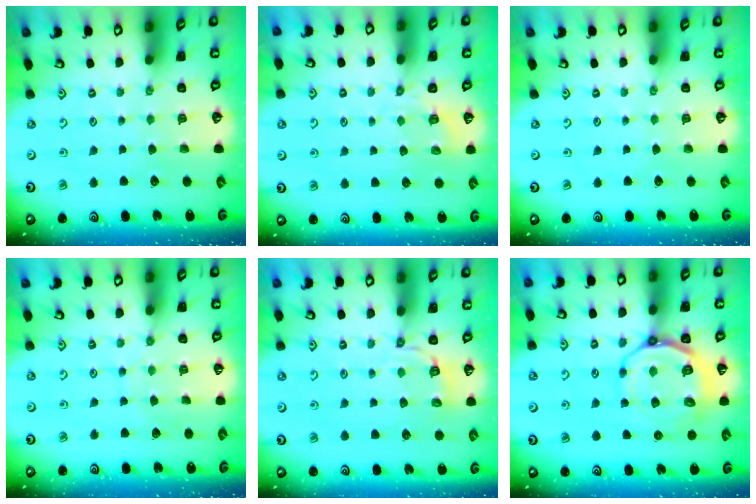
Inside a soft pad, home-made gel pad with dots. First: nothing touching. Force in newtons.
{"total": 2.3, "press": 1.5, "slide": 1.7}
{"total": 0.0}
{"total": 6.5, "press": 6.5, "slide": 0.6}
{"total": 4.1, "press": 3.5, "slide": 2.1}
{"total": 13.3, "press": 13.0, "slide": 2.9}